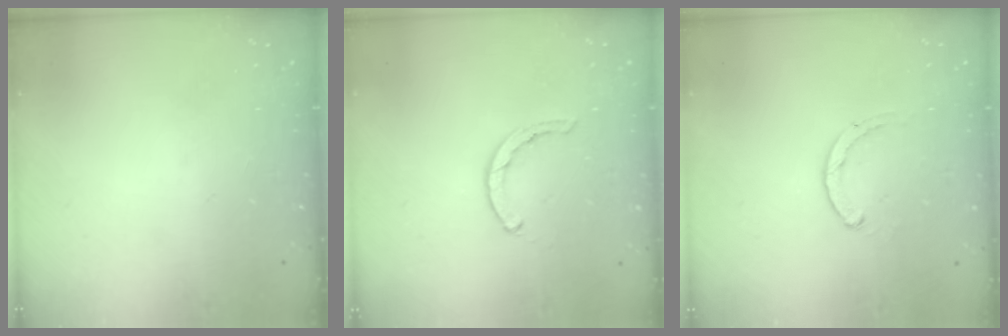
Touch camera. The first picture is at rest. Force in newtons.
{"total": 1.6, "press": 1.5, "slide": 0.4}
{"total": 1.8, "press": 1.7, "slide": 0.5}